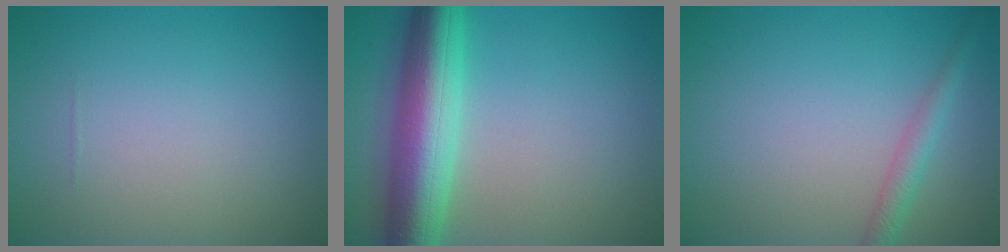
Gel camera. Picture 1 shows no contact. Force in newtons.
{"total": 8.6, "press": 8.6, "slide": 0.3}
{"total": 2.0, "press": 2.0, "slide": 0.1}